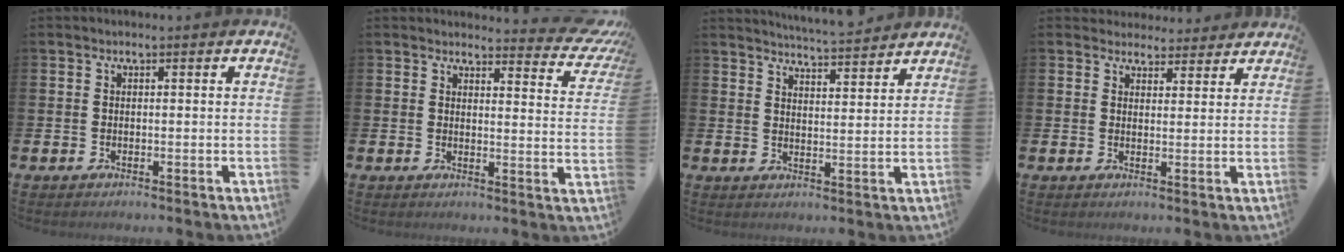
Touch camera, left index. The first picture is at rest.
{"total": 3.6, "force": [3.4, 0.9, 0.6], "torque": [0.007, -0.037, 0.052]}
{"total": 4.8, "force": [4.8, -0.3, 0.1], "torque": [-0.009, -0.034, 0.085]}
{"total": 3.7, "force": [3.4, 1.4, -0.2], "torque": [0.005, -0.019, 0.061]}